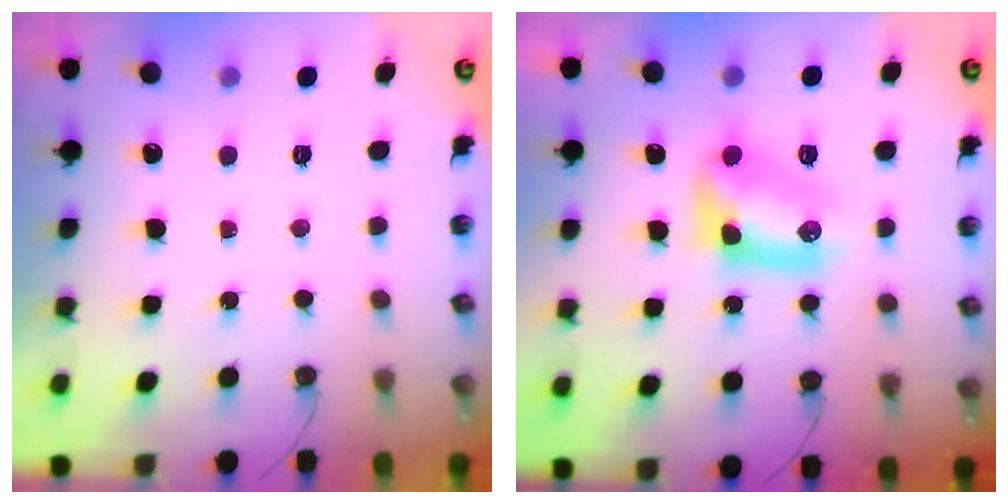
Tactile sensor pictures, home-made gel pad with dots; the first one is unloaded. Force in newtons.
{"total": 9.0, "press": 9.0, "slide": 0.4}